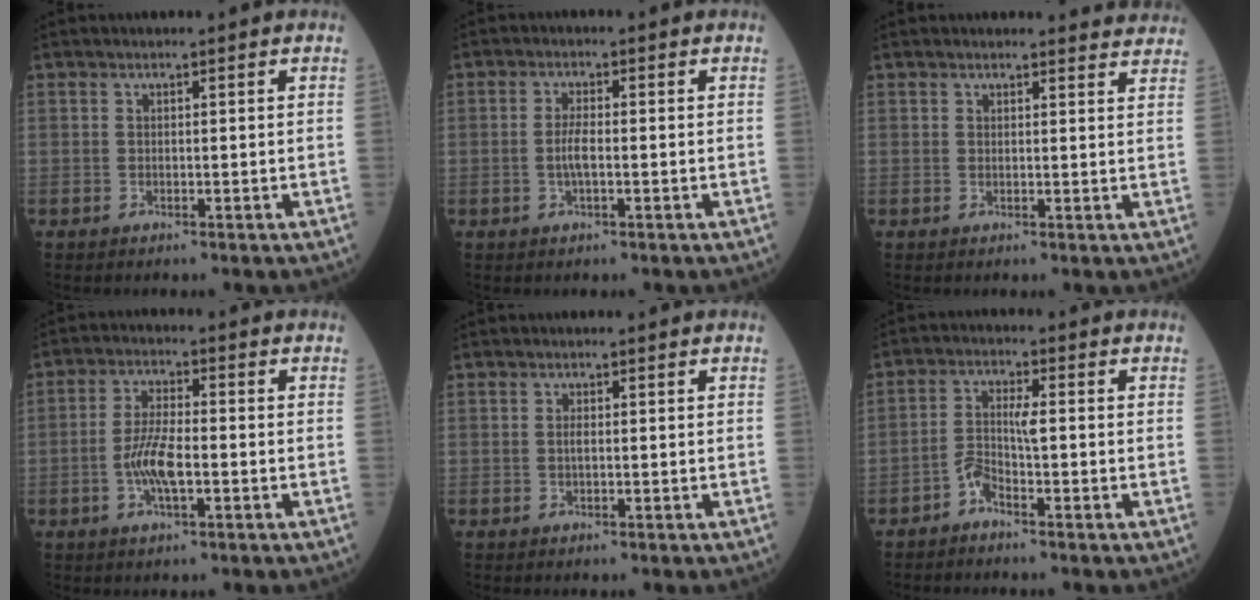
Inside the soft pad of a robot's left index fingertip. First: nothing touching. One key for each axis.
{"total": 2.7, "fx": -0.6, "fy": 0.6, "fz": 2.6, "tx": -0.057, "ty": 0.001, "tz": -0.012}
{"total": 4.2, "fx": 4.1, "fy": 0.6, "fz": -0.1, "tx": 0.006, "ty": -0.012, "tz": 0.023}
{"total": 6.1, "fx": -1.7, "fy": 1.5, "fz": 5.7, "tx": -0.121, "ty": 0.002, "tz": -0.034}
{"total": 0.7, "fx": -0.1, "fy": 0.3, "fz": 0.7, "tx": -0.016, "ty": 0.000, "tz": -0.001}
{"total": 3.5, "fx": -1.8, "fy": 0.7, "fz": 3.0, "tx": -0.063, "ty": 0.010, "tz": -0.033}